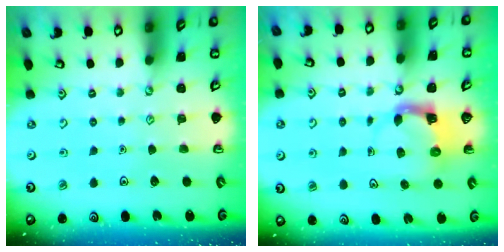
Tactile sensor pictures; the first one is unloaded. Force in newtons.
{"total": 3.7, "press": 3.7, "slide": 0.6}